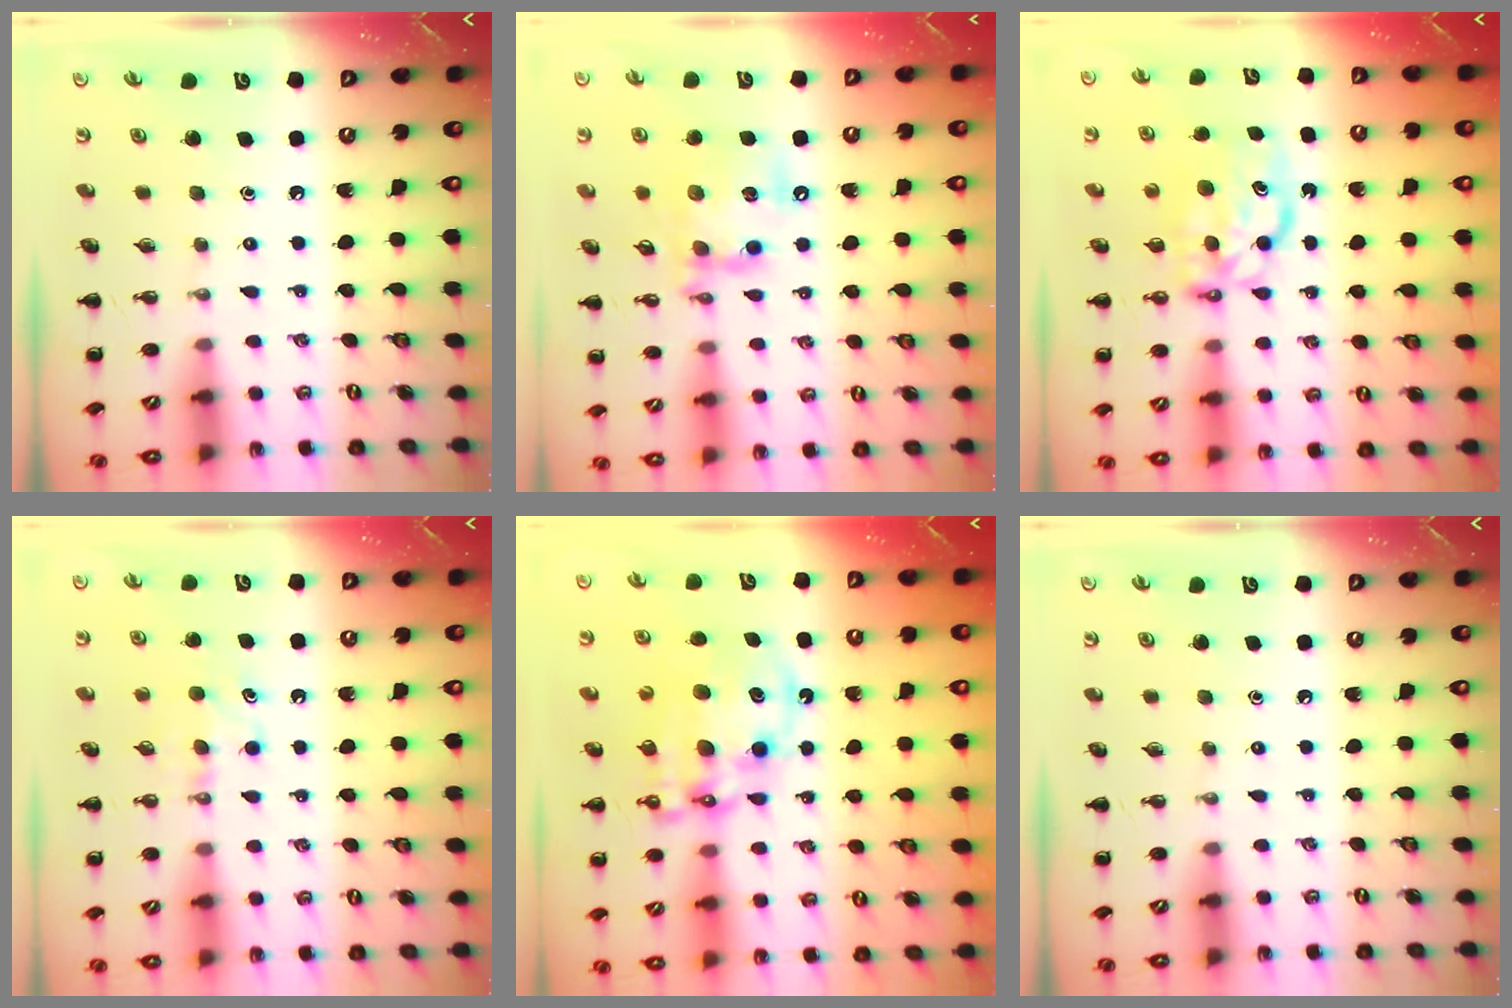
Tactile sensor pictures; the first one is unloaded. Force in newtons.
{"total": 15.6, "press": 15.5, "slide": 2.2}
{"total": 7.3, "press": 7.3, "slide": 0.6}
{"total": 4.6, "press": 4.5, "slide": 1.2}
{"total": 13.5, "press": 13.1, "slide": 3.2}
{"total": 0.0}